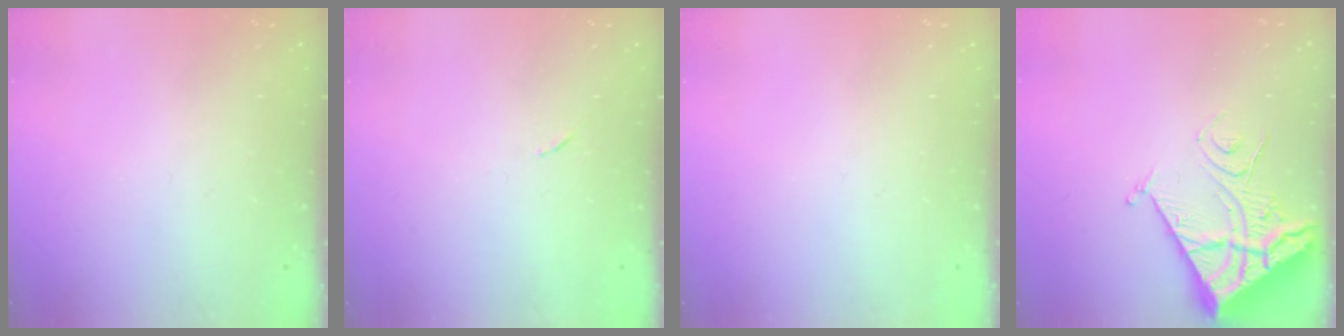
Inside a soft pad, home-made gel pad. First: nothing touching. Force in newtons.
{"total": 3.5, "press": 3.3, "slide": 1.2}
{"total": 0.0}
{"total": 11.3, "press": 11.3, "slide": 1.4}